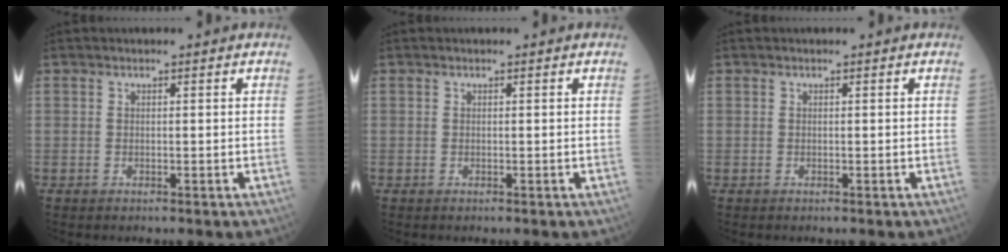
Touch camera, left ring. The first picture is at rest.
{"total": 0.0}
{"total": 0.0}